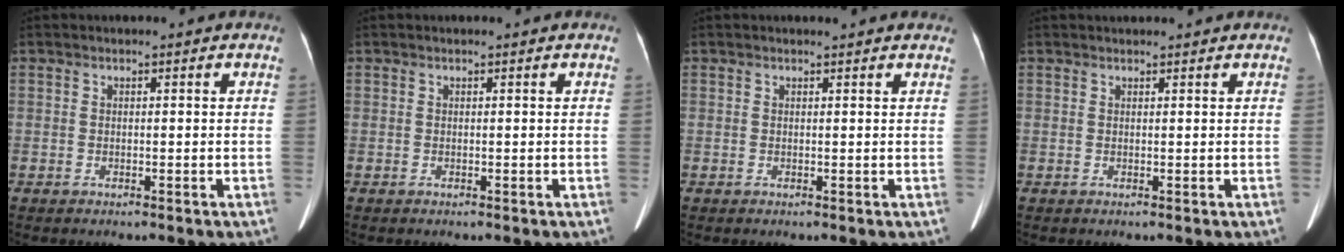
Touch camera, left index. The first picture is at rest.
{"total": 0.7, "force": [0.7, 0.0, 0.3], "torque": [-0.003, 0.011, 0.012]}
{"total": 4.3, "force": [4.0, 0.5, 1.5], "torque": [-0.018, 0.014, 0.037]}
{"total": 3.2, "force": [3.1, 0.3, 0.8], "torque": [-0.009, 0.029, 0.041]}